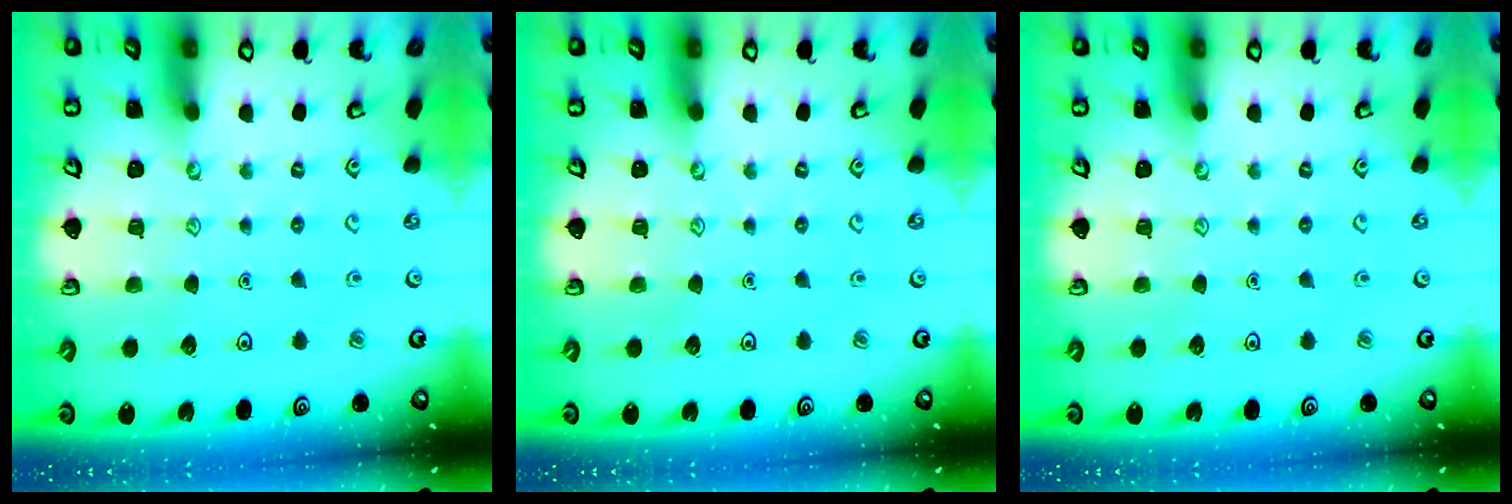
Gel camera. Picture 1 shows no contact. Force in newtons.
{"total": 0.0}
{"total": 0.0}